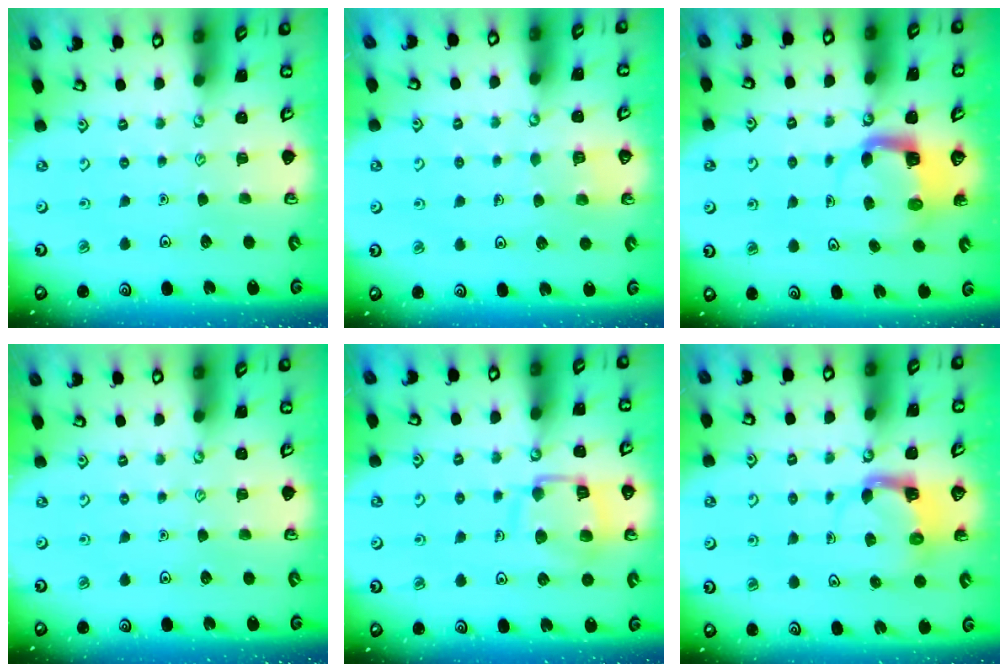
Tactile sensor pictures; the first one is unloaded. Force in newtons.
{"total": 2.9, "press": 2.9, "slide": 0.2}
{"total": 4.4, "press": 4.4, "slide": 0.3}
{"total": 0.0}
{"total": 13.1, "press": 13.0, "slide": 1.5}
{"total": 3.9, "press": 3.9, "slide": 0.7}